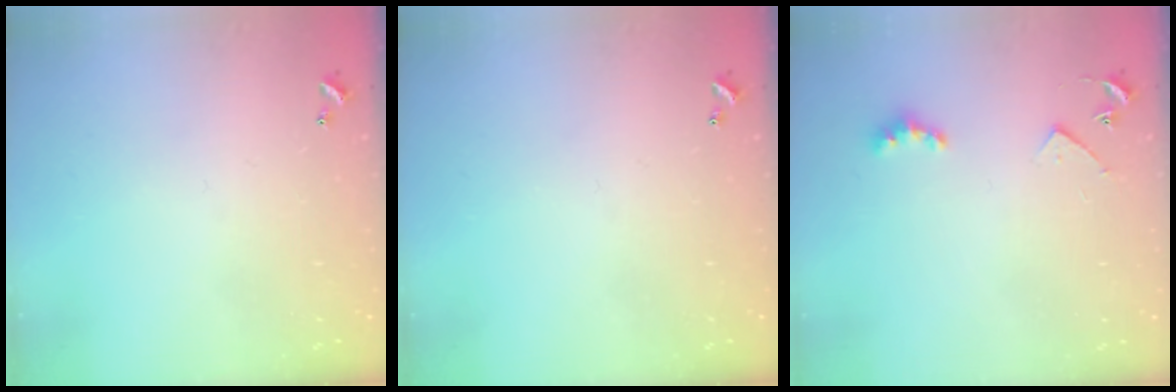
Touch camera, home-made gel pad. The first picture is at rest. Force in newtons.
{"total": 0.0}
{"total": 4.5, "press": 4.4, "slide": 0.7}